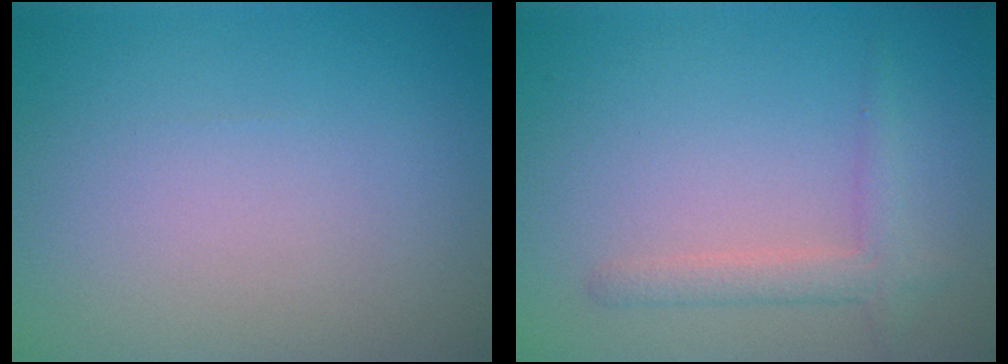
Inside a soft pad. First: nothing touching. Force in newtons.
{"total": 2.2, "press": 2.2, "slide": 0.1}